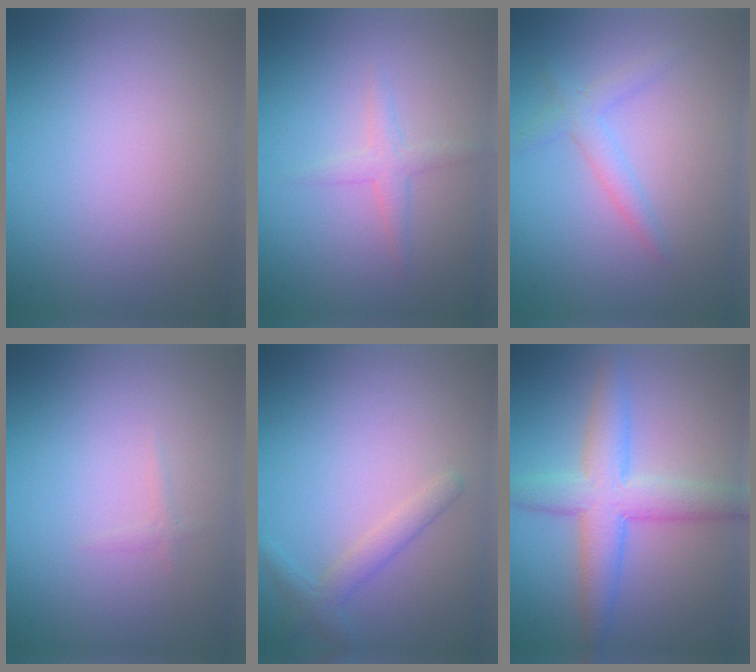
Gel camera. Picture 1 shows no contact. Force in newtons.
{"total": 1.6, "press": 1.6, "slide": 0.1}
{"total": 2.0, "press": 2.0, "slide": 0.2}
{"total": 0.5, "press": 0.5, "slide": 0.0}
{"total": 2.0, "press": 2.0, "slide": 0.1}
{"total": 5.5, "press": 5.5, "slide": 0.1}